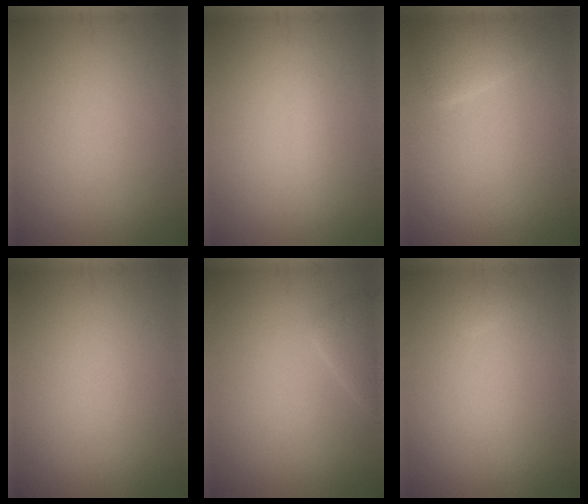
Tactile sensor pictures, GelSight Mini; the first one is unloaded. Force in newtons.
{"total": 0.7, "press": 0.7, "slide": 0.1}
{"total": 2.2, "press": 2.1, "slide": 0.3}
{"total": 0.0}
{"total": 1.6, "press": 1.6, "slide": 0.1}
{"total": 0.5, "press": 0.5, "slide": 0.1}